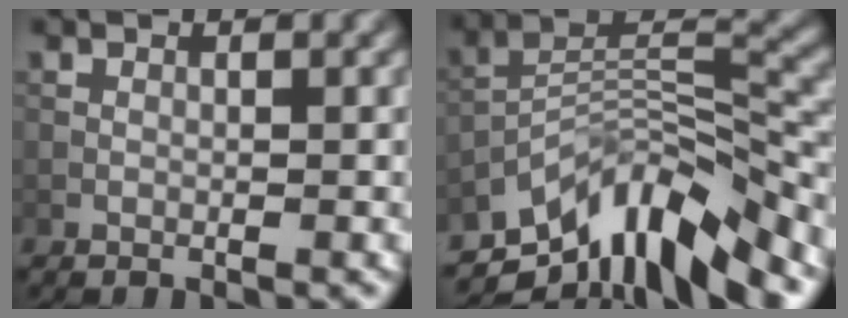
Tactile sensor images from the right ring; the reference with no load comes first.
{"total": 10.5, "force": [-7.7, 3.2, 6.5], "torque": [-0.106, 0.001, -0.152]}